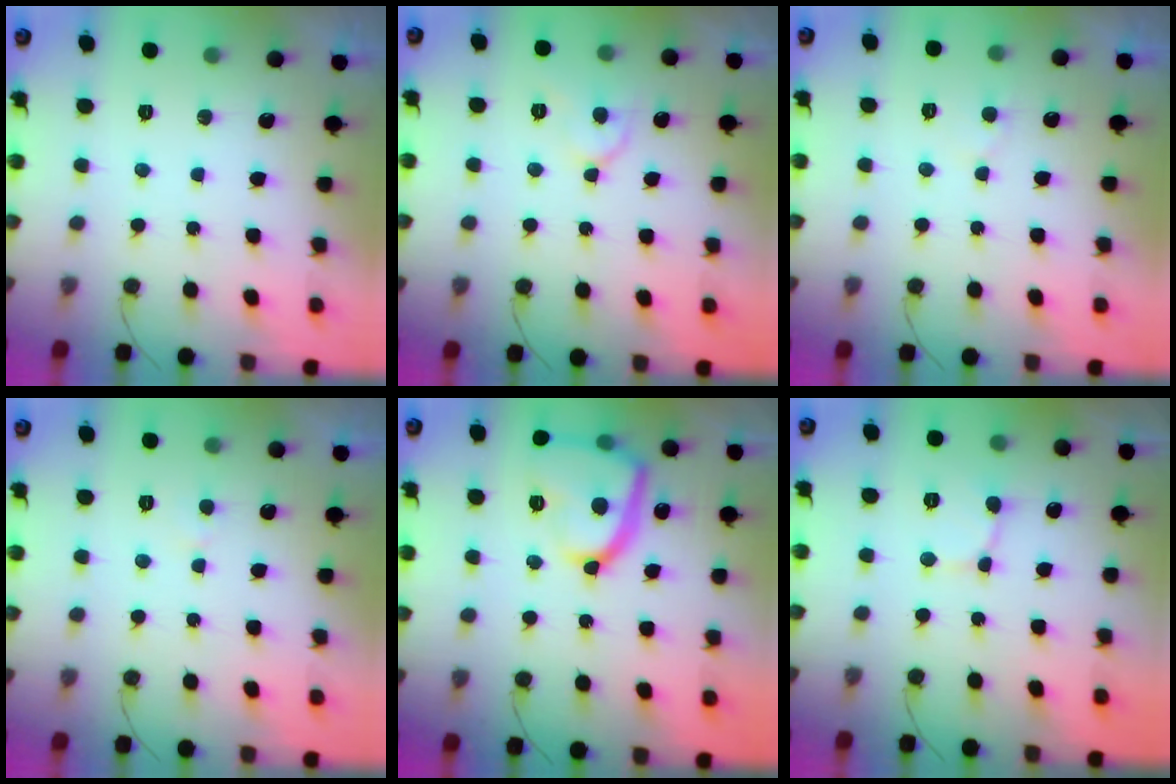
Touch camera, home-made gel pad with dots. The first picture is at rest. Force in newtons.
{"total": 6.3, "press": 6.3, "slide": 0.7}
{"total": 5.3, "press": 5.2, "slide": 0.4}
{"total": 2.8, "press": 2.8, "slide": 0.3}
{"total": 17.8, "press": 17.7, "slide": 1.6}
{"total": 1.6, "press": 1.6, "slide": 0.1}